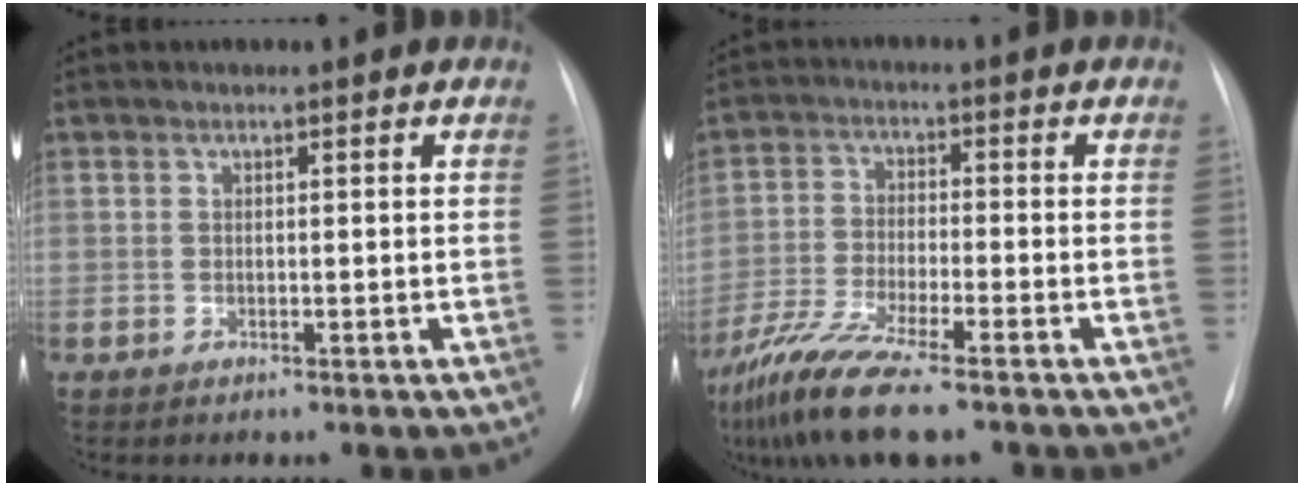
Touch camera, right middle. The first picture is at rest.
{"total": 10.3, "force": [-7.4, 1.2, 7.0], "torque": [-0.146, -0.029, -0.137]}